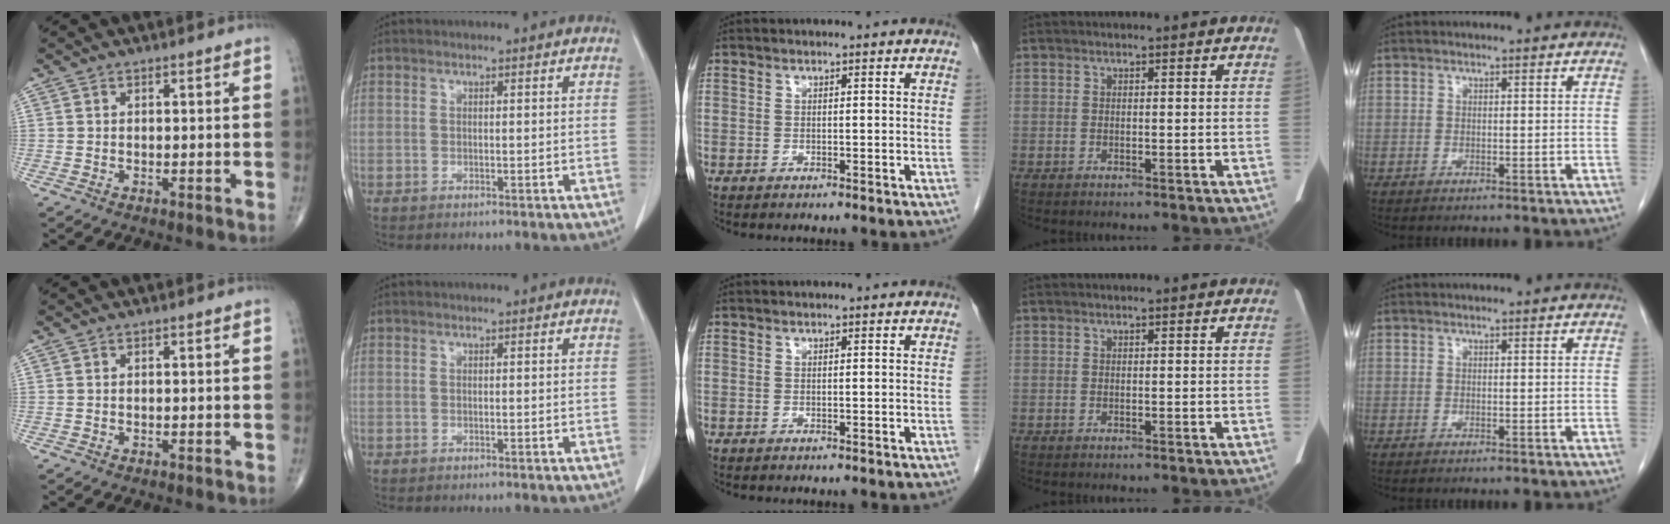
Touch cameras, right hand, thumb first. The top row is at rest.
{}